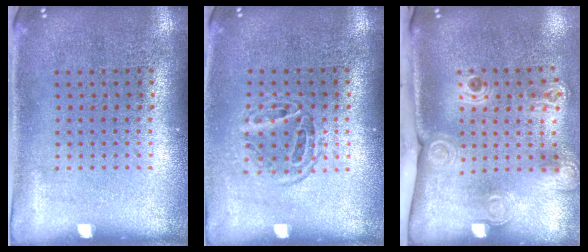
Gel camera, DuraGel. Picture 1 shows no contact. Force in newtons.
{"total": 1.2, "press": 1.0, "slide": 0.6}
{"total": 2.3, "press": 1.7, "slide": 1.6}